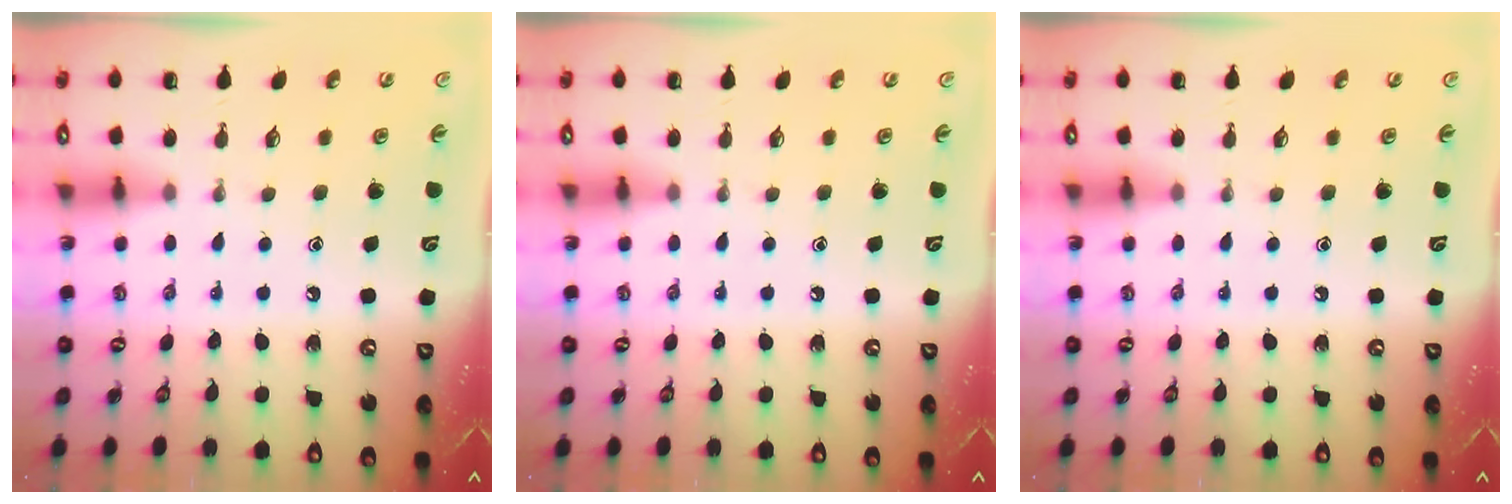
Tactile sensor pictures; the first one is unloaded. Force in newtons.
{"total": 0.0}
{"total": 0.0}